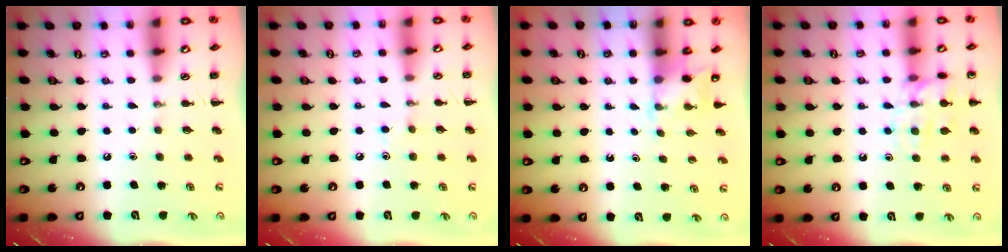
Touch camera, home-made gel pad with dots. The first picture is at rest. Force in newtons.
{"total": 2.7, "press": 2.5, "slide": 0.9}
{"total": 4.3, "press": 4.2, "slide": 0.8}
{"total": 13.9, "press": 13.8, "slide": 1.1}